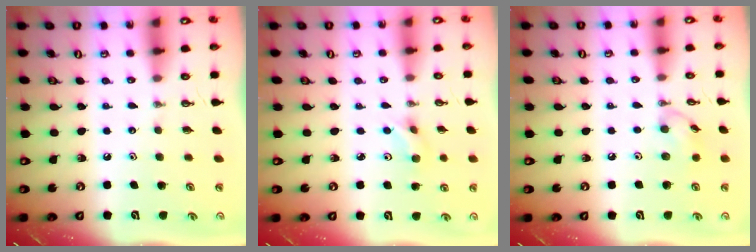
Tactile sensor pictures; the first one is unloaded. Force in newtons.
{"total": 4.2, "press": 4.1, "slide": 1.0}
{"total": 7.7, "press": 7.6, "slide": 0.7}